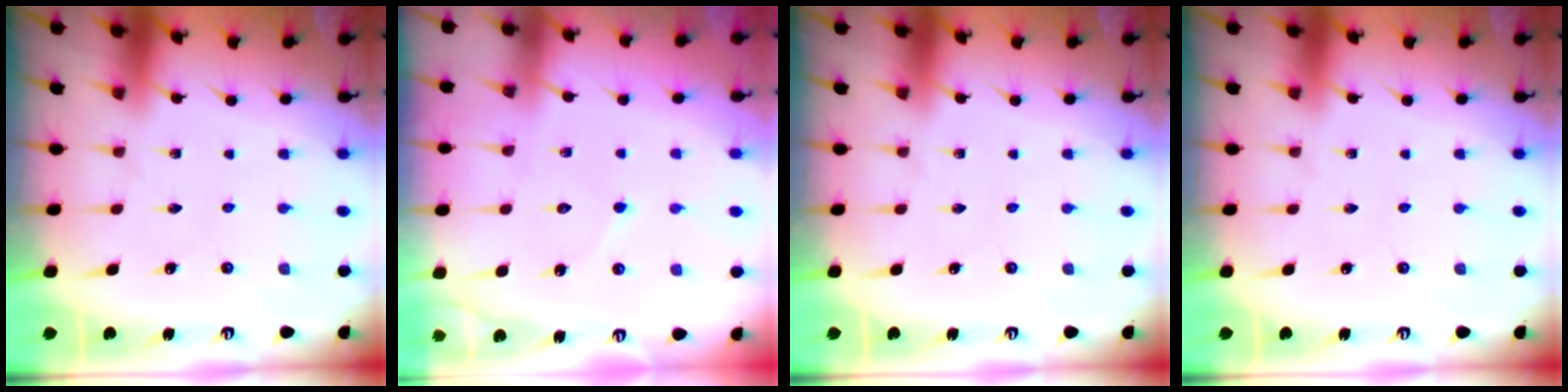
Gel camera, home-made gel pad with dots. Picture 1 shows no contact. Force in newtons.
{"total": 4.9, "press": 4.9, "slide": 0.4}
{"total": 0.0}
{"total": 0.0}